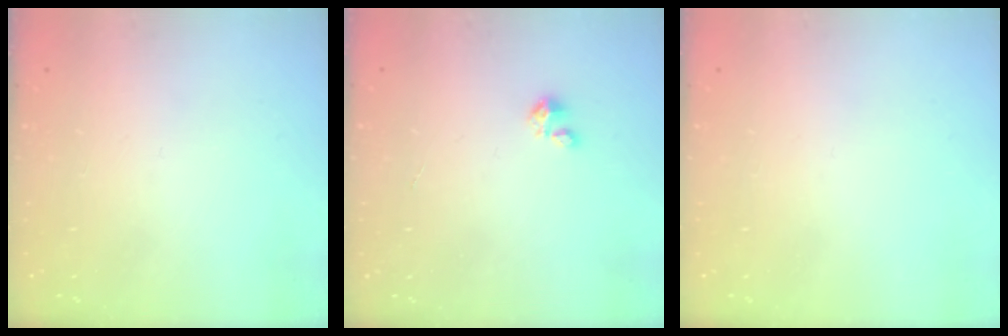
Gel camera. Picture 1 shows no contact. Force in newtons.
{"total": 2.1, "press": 2.1, "slide": 0.2}
{"total": 0.0}